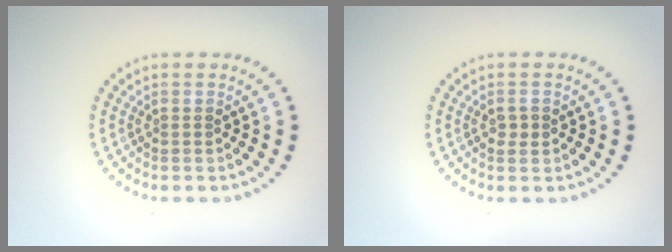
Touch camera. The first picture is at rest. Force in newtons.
{"total": 1.1, "press": 1.1, "slide": 0.1}